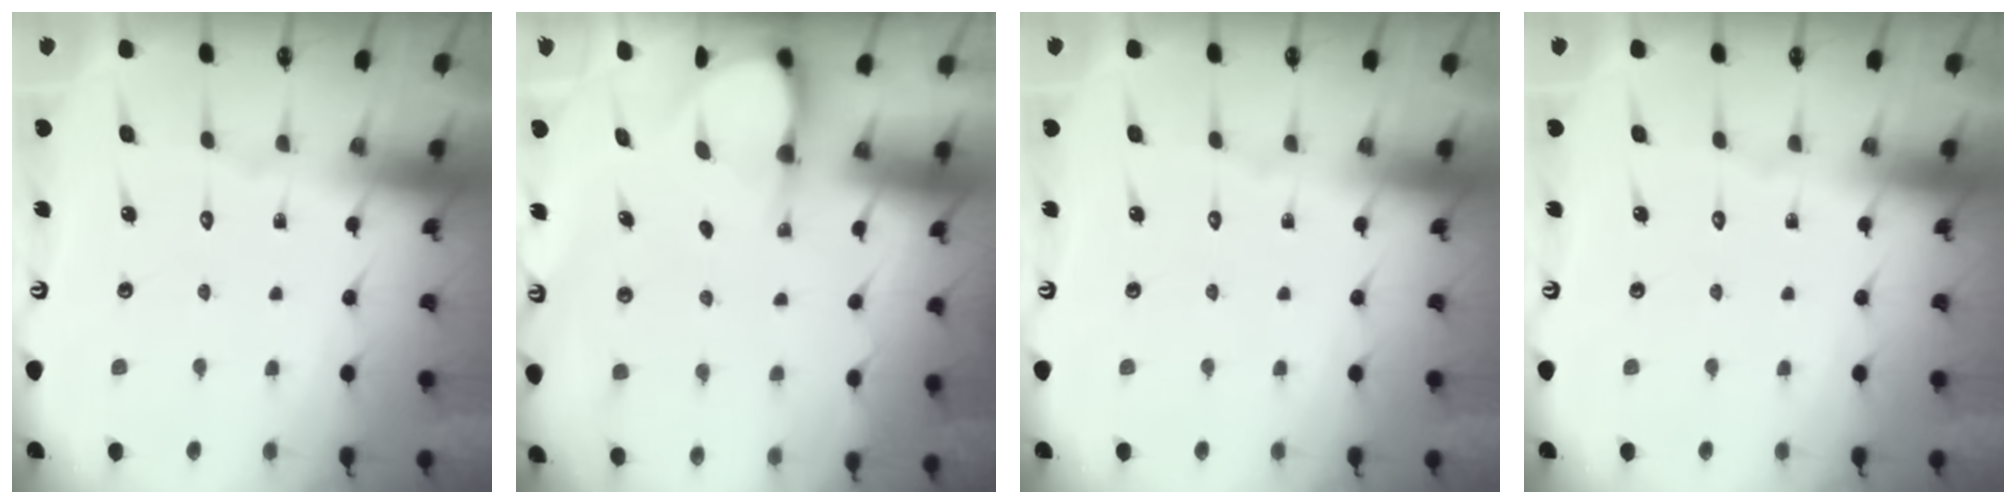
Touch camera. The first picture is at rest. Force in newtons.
{"total": 4.0, "press": 4.0, "slide": 0.3}
{"total": 0.0}
{"total": 0.0}